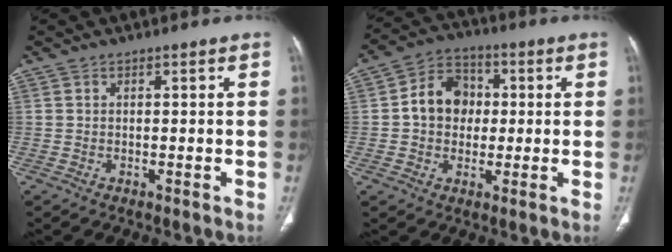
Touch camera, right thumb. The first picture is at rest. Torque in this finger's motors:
{"motor_torque": [0.56, 2.19, 1.10, -0.31, 0.09]}